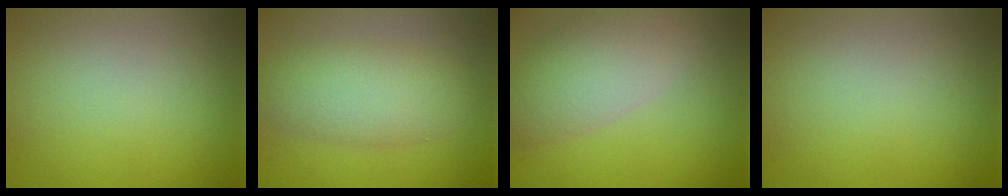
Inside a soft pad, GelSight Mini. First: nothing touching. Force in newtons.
{"total": 5.0, "press": 5.0, "slide": 0.1}
{"total": 5.6, "press": 5.6, "slide": 0.3}
{"total": 0.0}